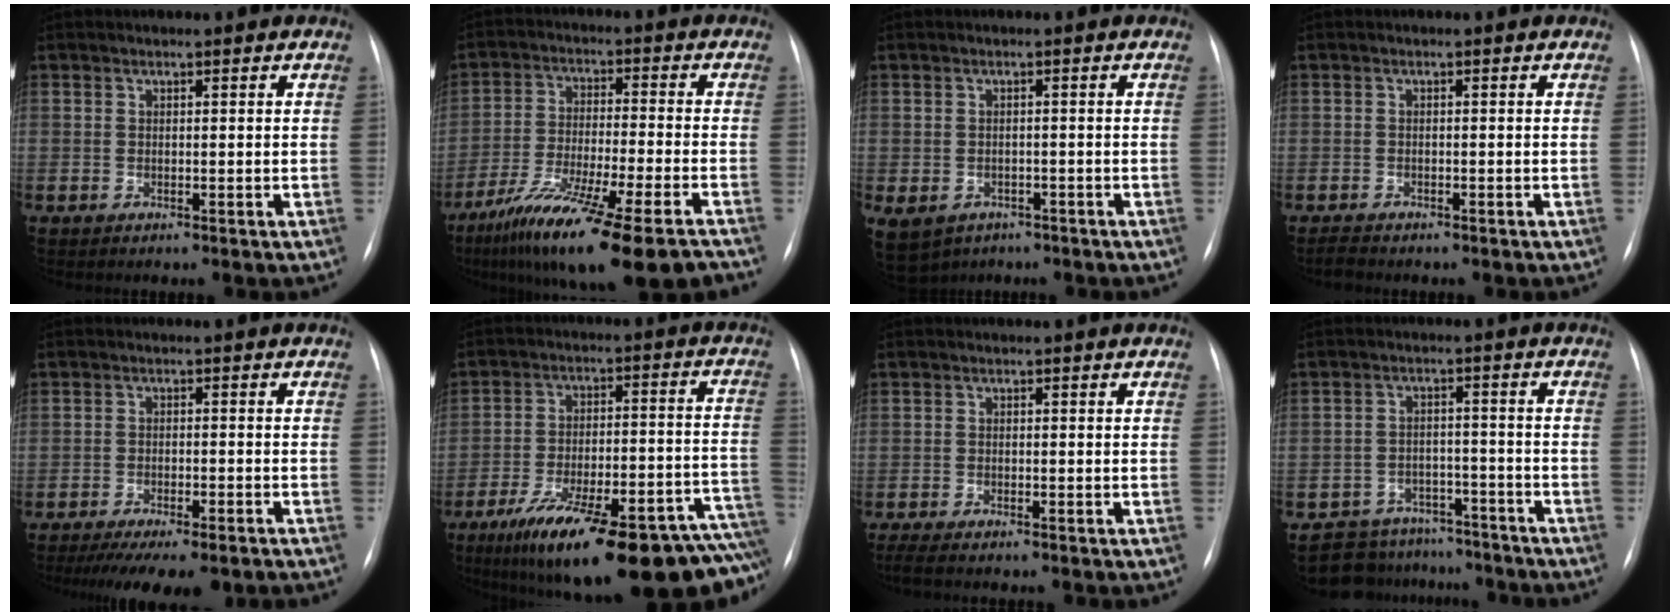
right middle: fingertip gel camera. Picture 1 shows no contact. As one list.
[{"total": 19.1, "force": [-13.7, 1.1, 13.3], "torque": [-0.200, -0.042, -0.226]}, {"total": 14.4, "force": [-7.4, 11.1, 5.4], "torque": [-0.168, -0.008, -0.084]}, {"total": 1.9, "force": [-1.7, 0.6, 0.7], "torque": [-0.019, -0.004, -0.022]}, {"total": 11.1, "force": [-8.6, 2.8, 6.3], "torque": [-0.084, -0.006, -0.120]}, {"total": 27.4, "force": [-19.2, 5.5, 18.8], "torque": [-0.199, 0.008, -0.275]}, {"total": 4.6, "force": [-3.9, 0.7, 2.4], "torque": [-0.038, -0.011, -0.055]}, {"total": 9.3, "force": [-8.2, 4.4, -0.7], "torque": [0.021, 0.033, -0.111]}]